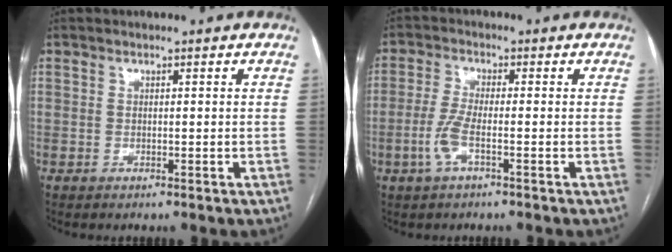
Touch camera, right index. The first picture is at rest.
{"total": 4.5, "force": [-1.8, 0.8, 4.1], "torque": [-0.097, 0.000, -0.040]}